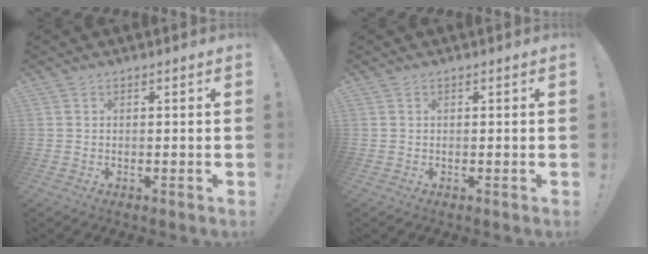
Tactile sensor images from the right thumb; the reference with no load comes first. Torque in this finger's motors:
{"motor_torque": [-0.09, 0.14, 0.05, -0.01, -0.03]}